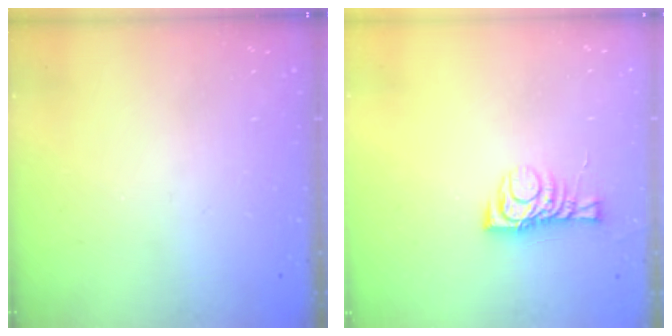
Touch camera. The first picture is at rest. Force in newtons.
{"total": 7.0, "press": 6.9, "slide": 0.5}